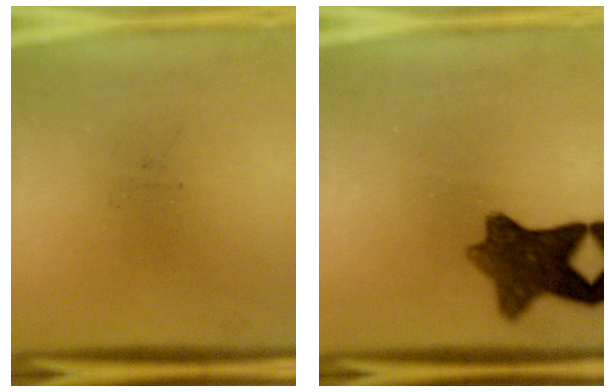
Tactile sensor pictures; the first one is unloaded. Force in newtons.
{"total": 8.5}